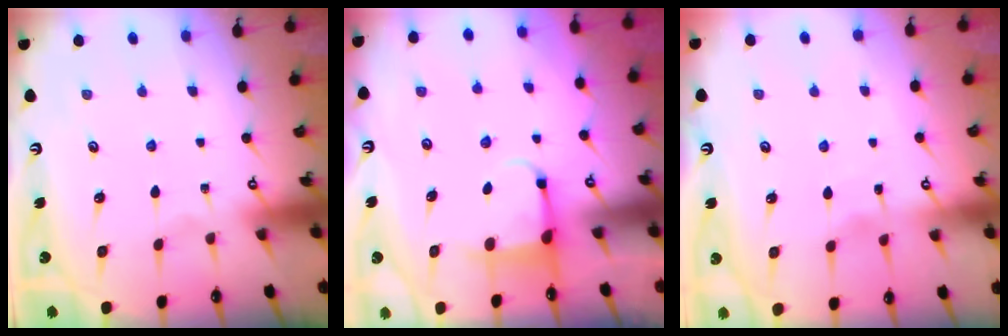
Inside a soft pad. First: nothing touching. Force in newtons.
{"total": 3.8, "press": 3.7, "slide": 1.0}
{"total": 2.1, "press": 2.1, "slide": 0.4}